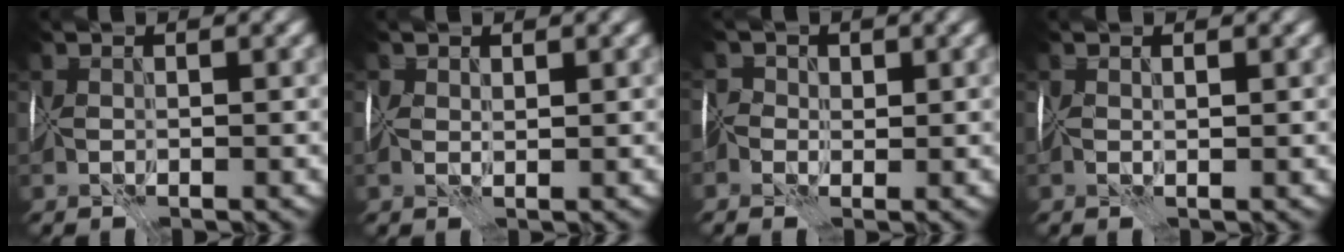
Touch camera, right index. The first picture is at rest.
{"total": 1.3, "force": [1.3, 0.1, 0.0], "torque": [-0.001, 0.012, 0.026]}
{"total": 2.0, "force": [-0.4, 1.9, 0.4], "torque": [0.006, 0.021, -0.017]}
{"total": 1.0, "force": [0.9, -0.5, -0.2], "torque": [0.003, 0.006, 0.021]}